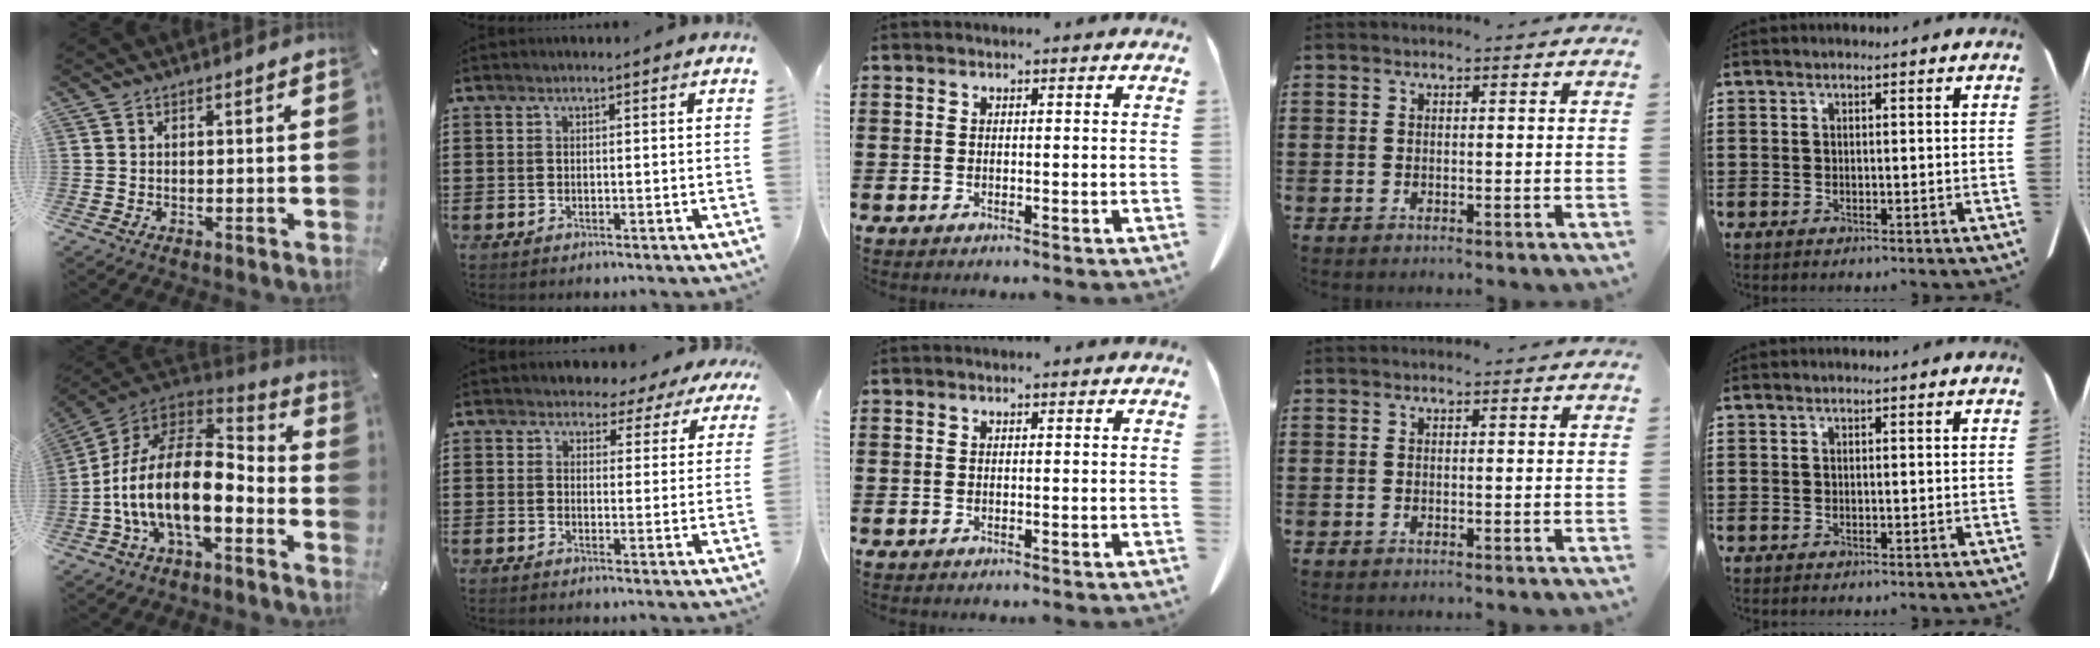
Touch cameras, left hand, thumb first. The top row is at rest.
{"thumb": {"total": 19.5, "force": [-5.4, 10.2, 15.8], "torque": [-0.321, 0.011, -0.092]}, "index": {"total": 3.2, "force": [2.8, 1.6, 0.2], "torque": [-0.013, -0.009, 0.049]}}